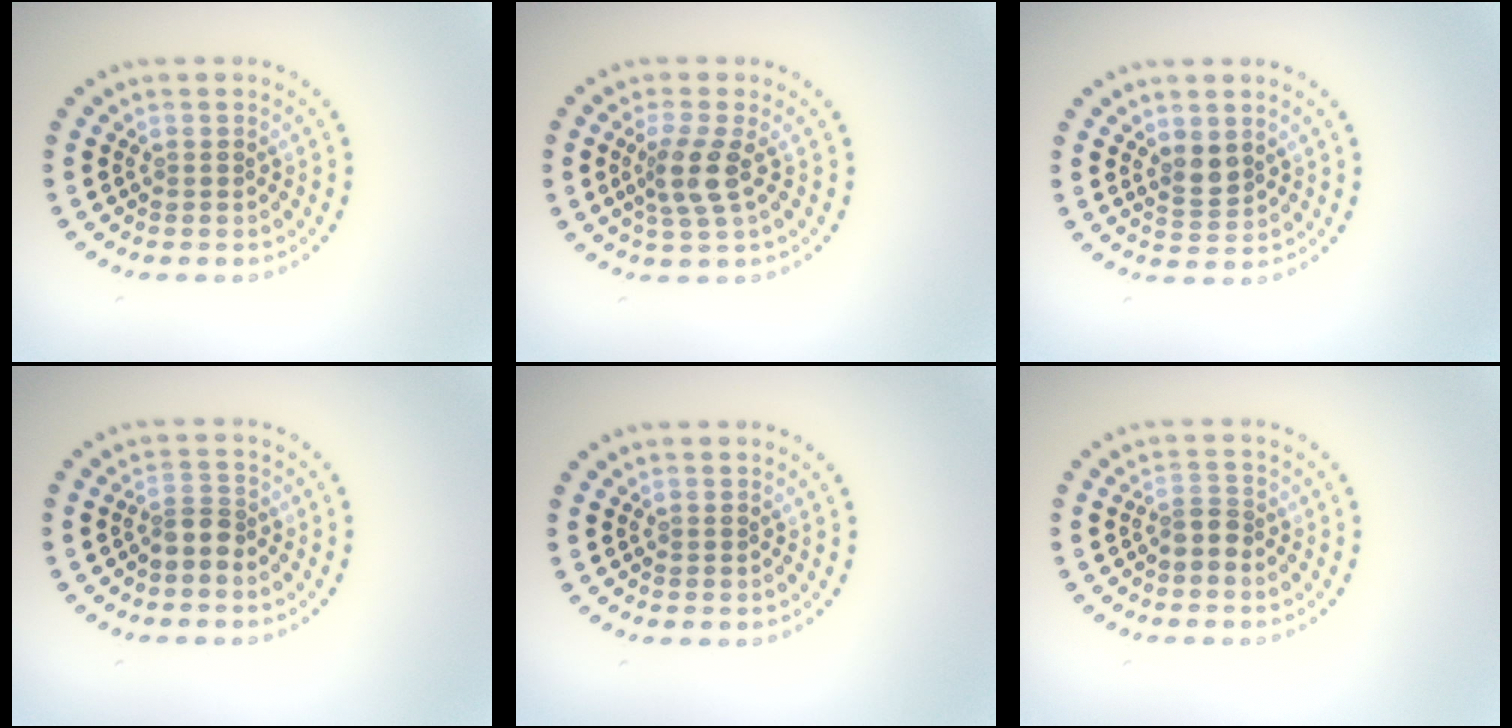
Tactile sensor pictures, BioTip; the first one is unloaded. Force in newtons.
{"total": 2.9, "press": 2.3, "slide": 1.8}
{"total": 1.9, "press": 1.7, "slide": 0.9}
{"total": 1.9, "press": 1.5, "slide": 1.2}
{"total": 0.0}
{"total": 1.7, "press": 1.2, "slide": 1.2}